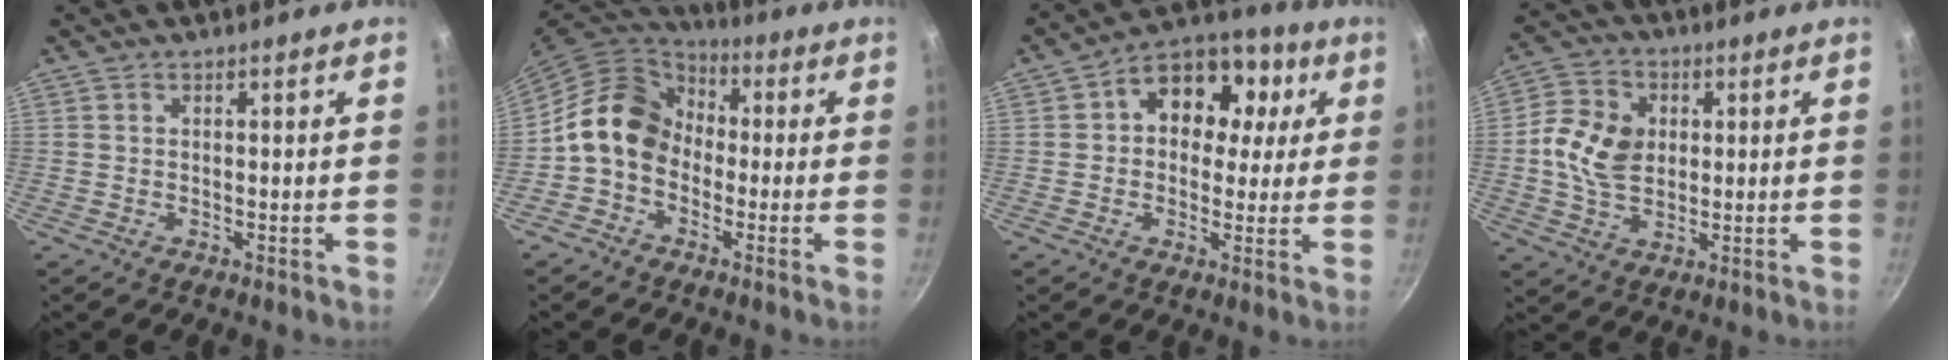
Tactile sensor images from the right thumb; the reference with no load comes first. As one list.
[{"total": 13.0, "force": [-1.2, 10.5, 7.6], "torque": [-0.101, 0.043, -0.047]}, {"total": 14.0, "force": [3.1, 10.9, 8.2], "torque": [-0.084, 0.019, 0.027]}, {"total": 10.9, "force": [1.0, 8.2, 7.1], "torque": [-0.115, 0.007, 0.008]}]